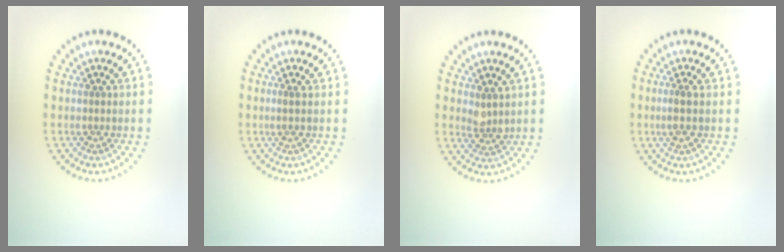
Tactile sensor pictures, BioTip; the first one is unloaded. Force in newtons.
{"total": 0.6, "press": 0.3, "slide": 0.6}
{"total": 1.8, "press": 1.5, "slide": 1.0}
{"total": 1.7, "press": 1.4, "slide": 1.0}